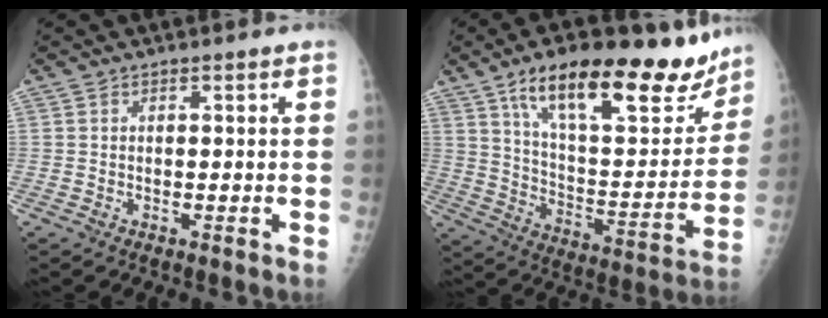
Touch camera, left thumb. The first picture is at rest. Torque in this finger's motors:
{"motor_torque": [1.76, 1.05, 1.44, -1.33, 0.22]}